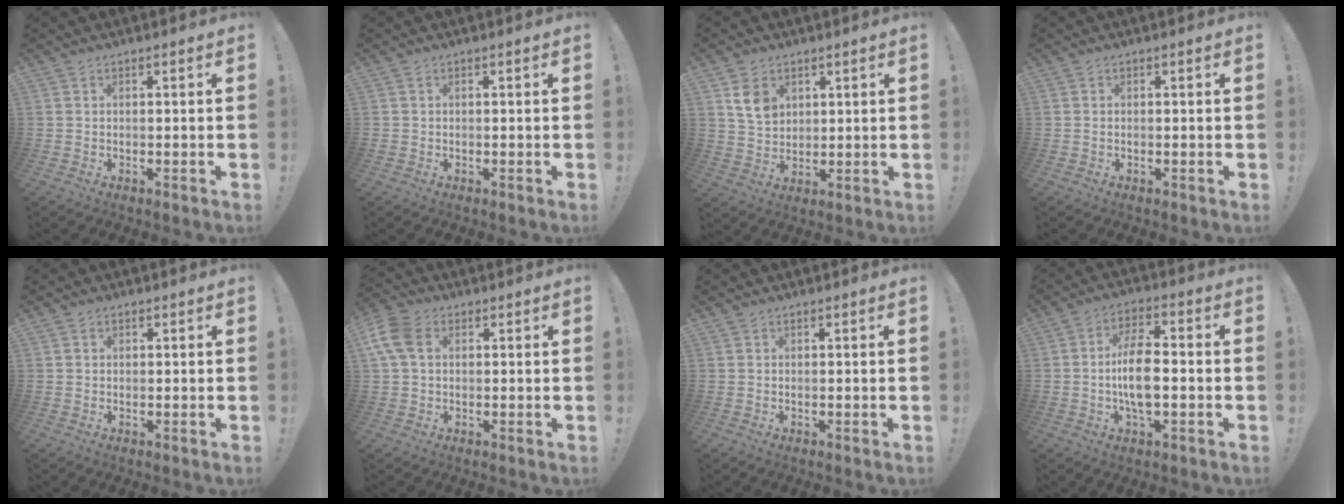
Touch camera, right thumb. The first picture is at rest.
{"total": 0.5, "force": [-0.1, 0.5, 0.1], "torque": [-0.003, 0.003, -0.002]}
{"total": 8.1, "force": [3.8, 6.1, 3.7], "torque": [-0.049, -0.012, 0.074]}
{"total": 0.0}
{"total": 1.0, "force": [0.4, 0.8, 0.3], "torque": [0.002, -0.001, 0.007]}
{"total": 9.7, "force": [2.6, 6.8, 6.5], "torque": [-0.141, 0.005, 0.050]}
{"total": 0.0}
{"total": 10.7, "force": [-1.7, 4.7, 9.5], "torque": [-0.179, 0.010, -0.031]}